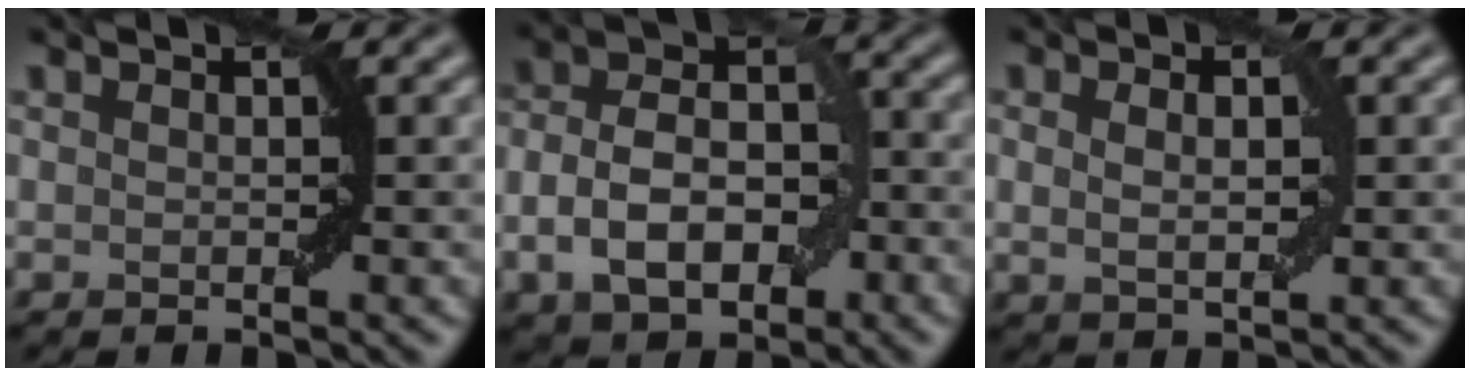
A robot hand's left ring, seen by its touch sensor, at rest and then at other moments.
{"total": 8.1, "force": [-2.4, 5.0, 5.9], "torque": [-0.104, 0.008, -0.051]}
{"total": 2.4, "force": [0.5, 1.3, 2.0], "torque": [-0.036, 0.000, 0.011]}